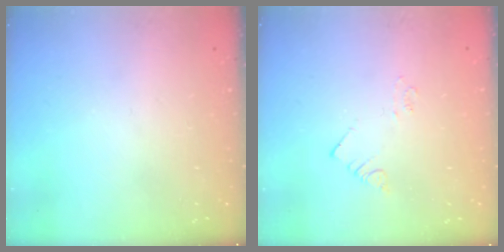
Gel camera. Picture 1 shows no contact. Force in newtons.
{"total": 2.0, "press": 2.0, "slide": 0.4}